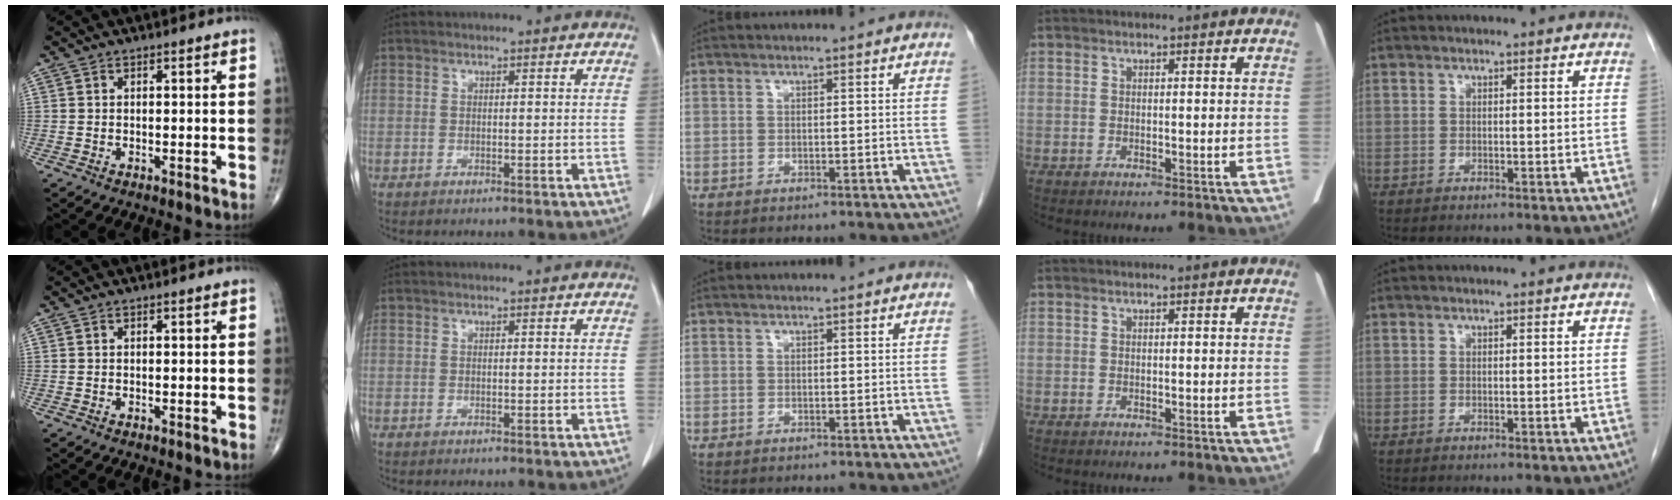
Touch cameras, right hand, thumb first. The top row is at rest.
{}